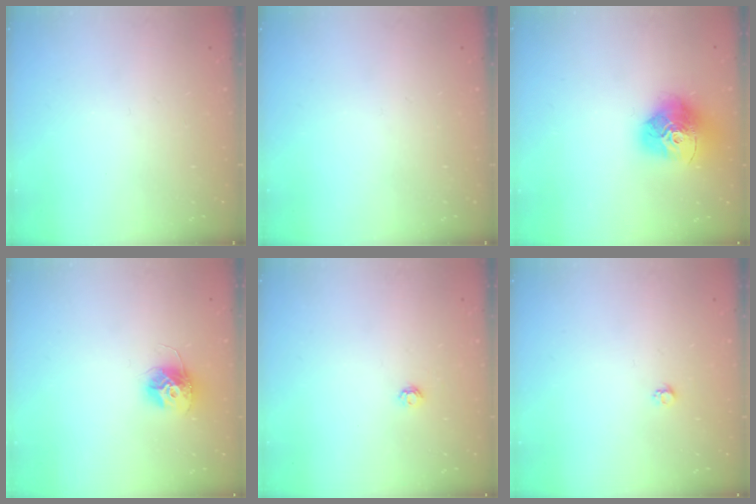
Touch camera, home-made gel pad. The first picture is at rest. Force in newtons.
{"total": 0.0}
{"total": 17.6, "press": 17.5, "slide": 1.9}
{"total": 10.9, "press": 10.9, "slide": 0.7}
{"total": 3.9, "press": 3.9, "slide": 0.5}
{"total": 3.2, "press": 3.2, "slide": 0.3}